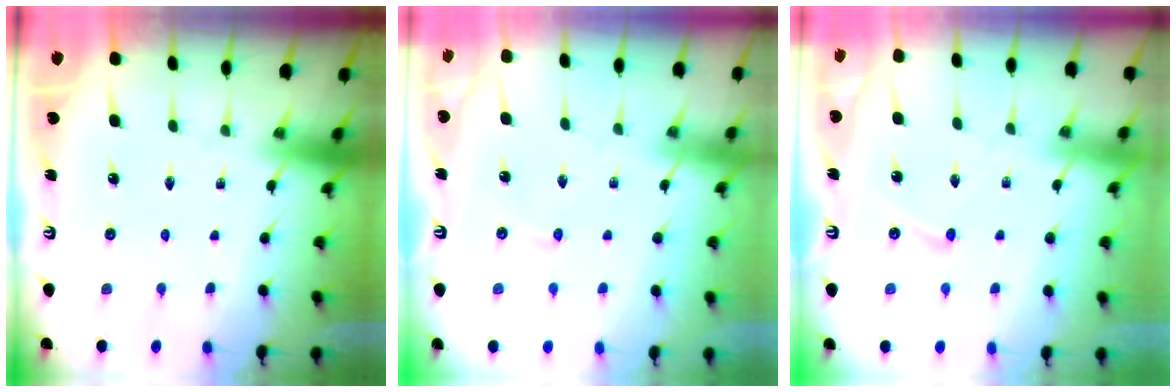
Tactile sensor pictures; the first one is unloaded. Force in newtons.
{"total": 1.6, "press": 1.6, "slide": 0.2}
{"total": 2.1, "press": 2.1, "slide": 0.2}